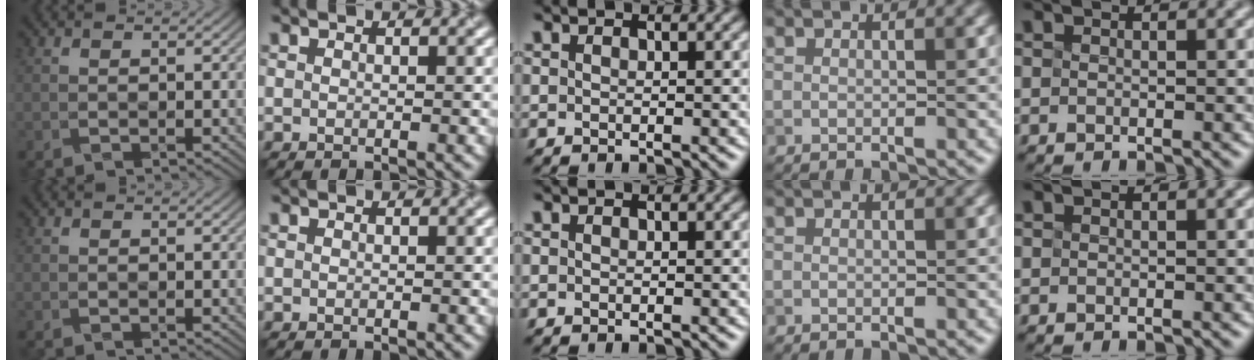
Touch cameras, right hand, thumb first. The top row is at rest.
{"little": {"total": 1.3, "force": [0.7, 0.7, 0.9], "torque": [-0.007, 0.017, 0.004]}}